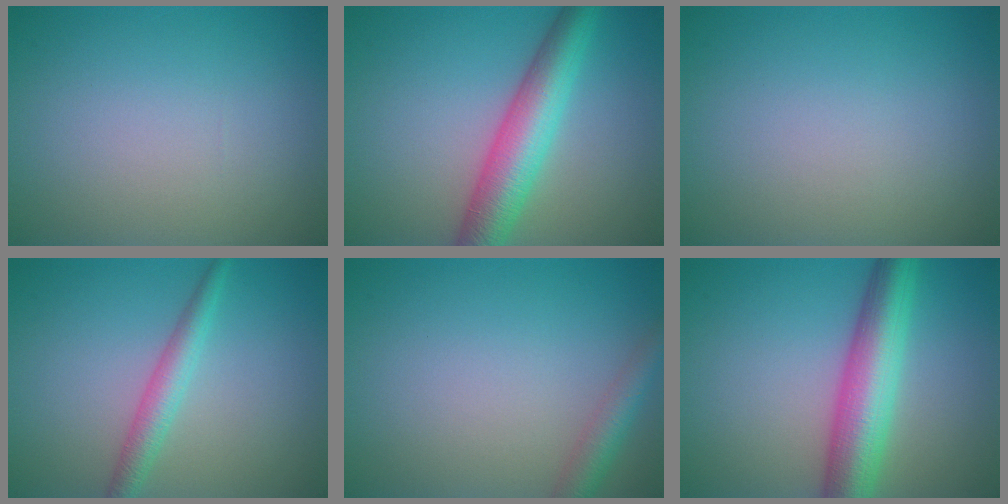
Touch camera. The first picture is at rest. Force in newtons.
{"total": 6.4, "press": 6.4, "slide": 0.3}
{"total": 0.0}
{"total": 2.5, "press": 2.5, "slide": 0.1}
{"total": 2.6, "press": 2.6, "slide": 0.1}
{"total": 7.3, "press": 7.3, "slide": 0.1}